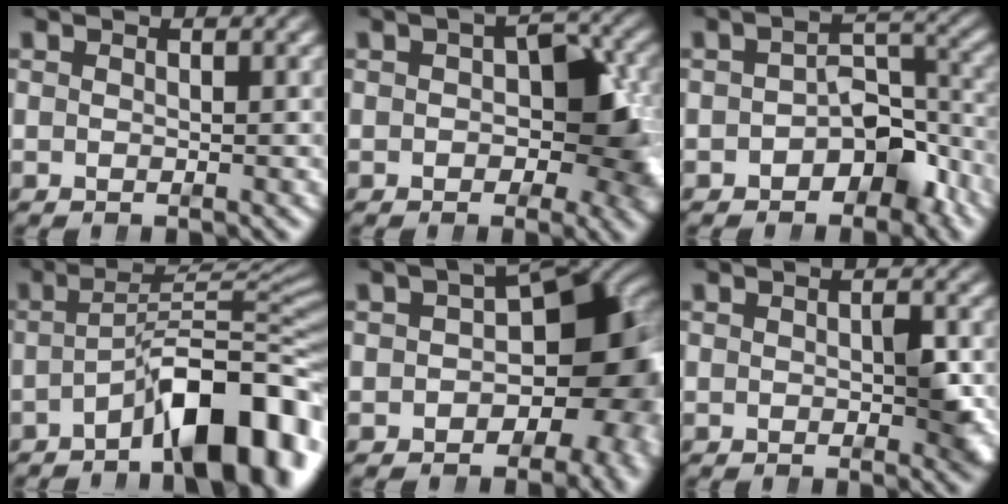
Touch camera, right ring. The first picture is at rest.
{"total": 6.6, "force": [-0.7, 4.1, 5.1], "torque": [-0.052, -0.004, -0.010]}
{"total": 4.4, "force": [-2.4, 2.5, 2.7], "torque": [-0.024, 0.003, -0.039]}
{"total": 10.0, "force": [-4.6, 3.6, 8.0], "torque": [-0.101, -0.004, -0.071]}
{"total": 11.3, "force": [-0.7, 7.0, 8.8], "torque": [-0.080, -0.006, -0.011]}
{"total": 2.3, "force": [-0.2, 0.8, 2.2], "torque": [-0.029, -0.002, -0.005]}